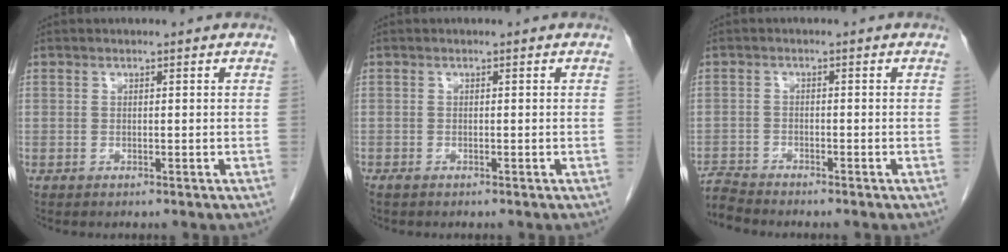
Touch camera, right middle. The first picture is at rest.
{"total": 0.6, "force": [-0.5, 0.1, 0.3], "torque": [-0.011, -0.003, -0.010]}
{"total": 3.4, "force": [-3.4, -0.5, -0.2], "torque": [0.006, -0.017, -0.065]}